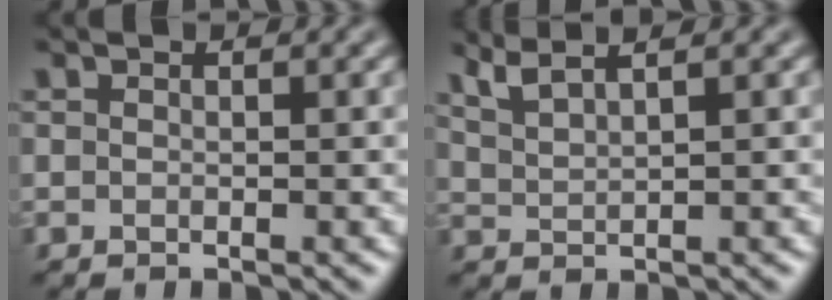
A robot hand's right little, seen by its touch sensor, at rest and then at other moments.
{"total": 3.2, "force": [2.4, -2.0, -0.8], "torque": [0.007, 0.004, 0.046]}